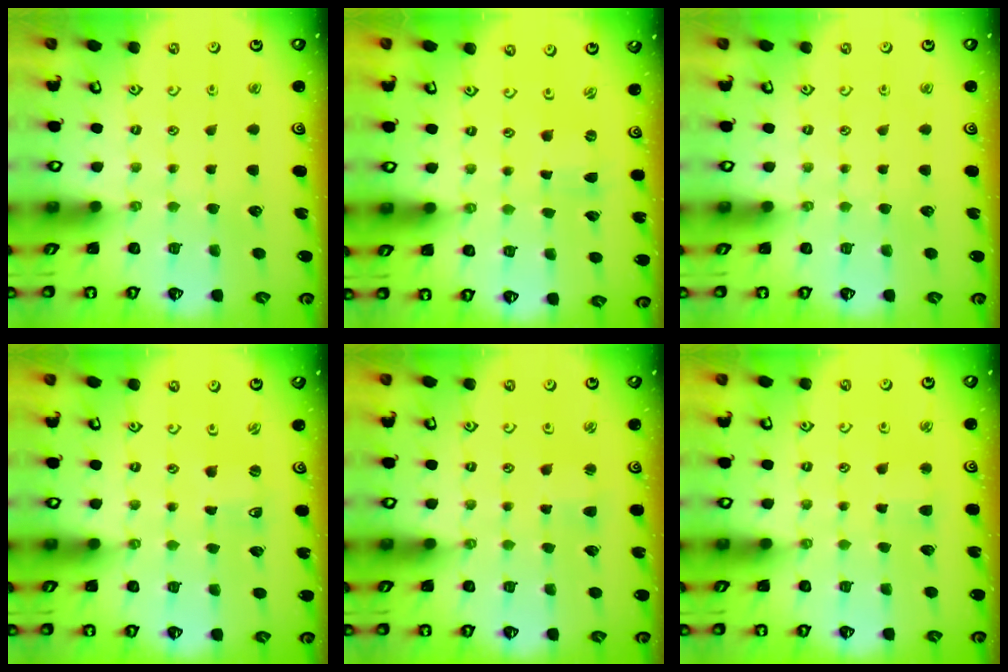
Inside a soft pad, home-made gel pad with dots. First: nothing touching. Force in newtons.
{"total": 0.0}
{"total": 0.0}
{"total": 0.0}
{"total": 1.5, "press": 1.4, "slide": 0.4}
{"total": 2.4, "press": 2.3, "slide": 0.5}